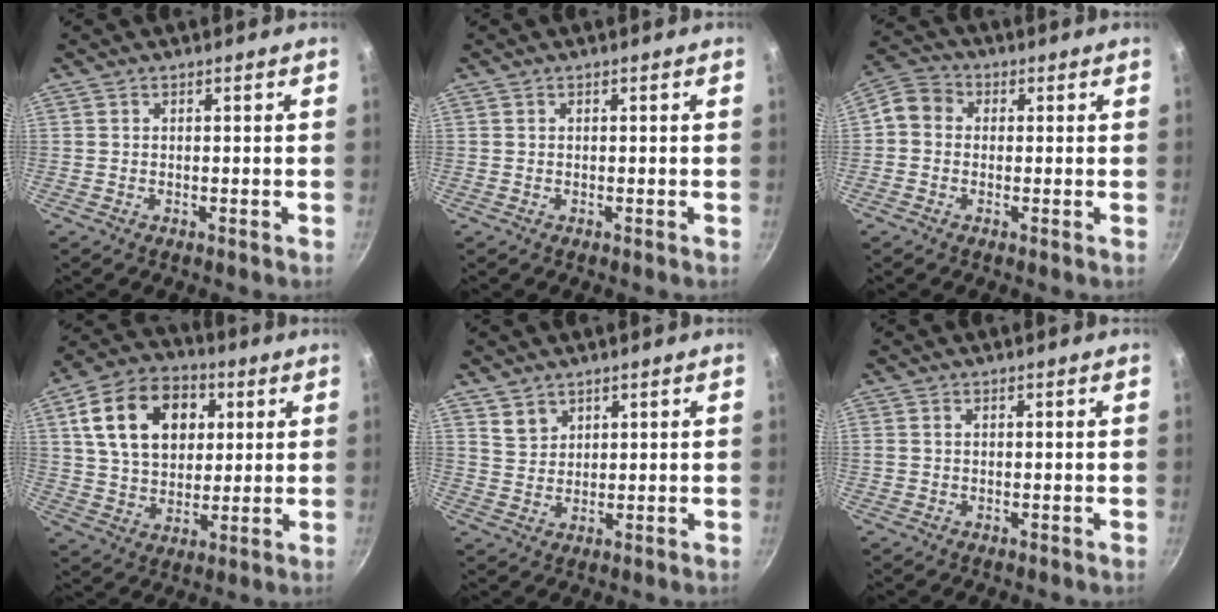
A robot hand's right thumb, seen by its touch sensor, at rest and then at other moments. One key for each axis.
{"total": 0.0}
{"total": 5.5, "fx": -0.2, "fy": 4.8, "fz": 2.7, "tx": -0.040, "ty": 0.016, "tz": -0.026}
{"total": 18.4, "fx": 5.2, "fy": 13.1, "fz": 11.9, "tx": -0.181, "ty": 0.008, "tz": 0.083}
{"total": 3.8, "fx": 2.5, "fy": 2.7, "fz": 1.0, "tx": -0.003, "ty": -0.006, "tz": 0.051}
{"total": 0.9, "fx": 0.2, "fy": 0.8, "fz": 0.4, "tx": -0.006, "ty": 0.004, "tz": 0.005}